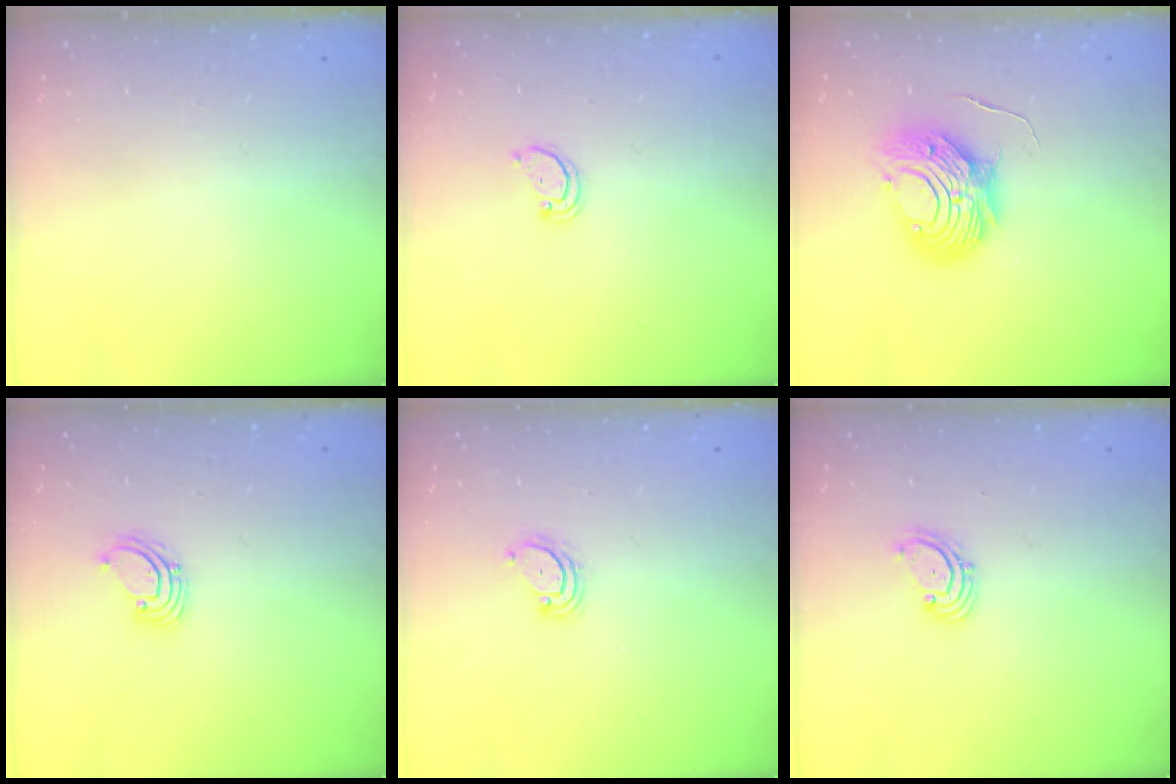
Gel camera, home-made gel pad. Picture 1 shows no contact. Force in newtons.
{"total": 1.5, "press": 1.5, "slide": 0.1}
{"total": 9.4, "press": 9.4, "slide": 1.0}
{"total": 2.3, "press": 2.3, "slide": 0.2}
{"total": 2.3, "press": 2.3, "slide": 0.2}
{"total": 1.8, "press": 1.7, "slide": 0.6}